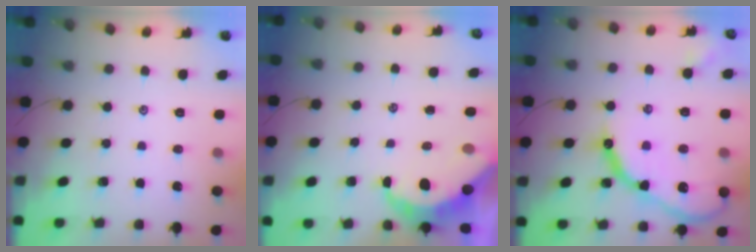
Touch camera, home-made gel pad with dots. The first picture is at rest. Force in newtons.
{"total": 8.1, "press": 8.0, "slide": 1.0}
{"total": 18.2, "press": 18.1, "slide": 1.5}